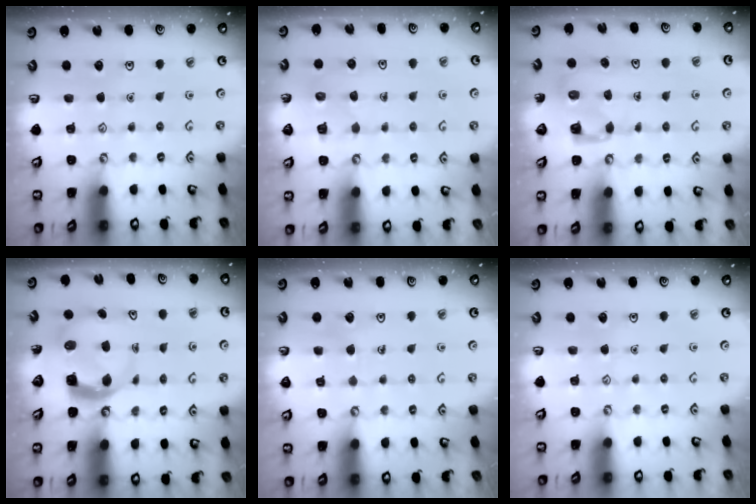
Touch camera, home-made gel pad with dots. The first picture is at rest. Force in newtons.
{"total": 2.2, "press": 2.2, "slide": 0.1}
{"total": 3.5, "press": 3.5, "slide": 0.2}
{"total": 5.1, "press": 5.1, "slide": 0.7}
{"total": 2.3, "press": 2.3, "slide": 0.1}
{"total": 0.0}